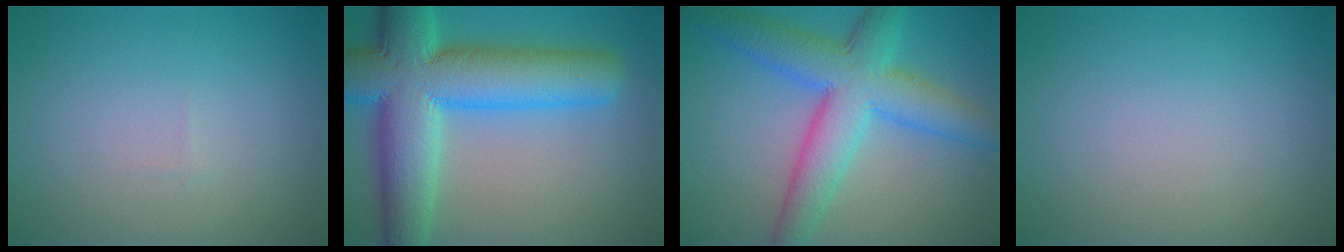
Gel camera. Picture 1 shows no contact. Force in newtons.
{"total": 12.5, "press": 12.5, "slide": 0.5}
{"total": 7.9, "press": 7.9, "slide": 0.3}
{"total": 0.0}